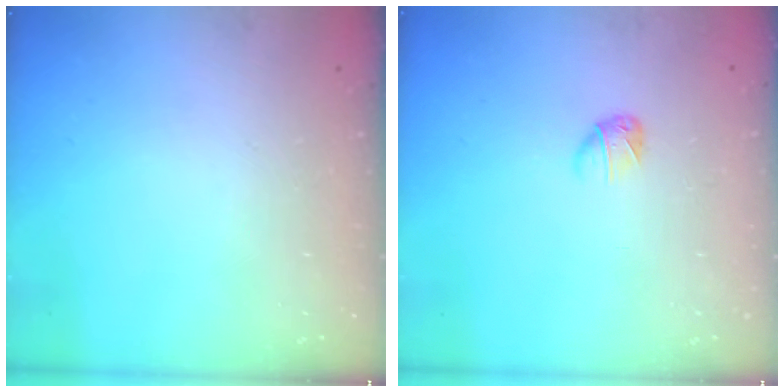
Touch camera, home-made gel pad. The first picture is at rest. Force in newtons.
{"total": 3.0, "press": 2.9, "slide": 0.7}